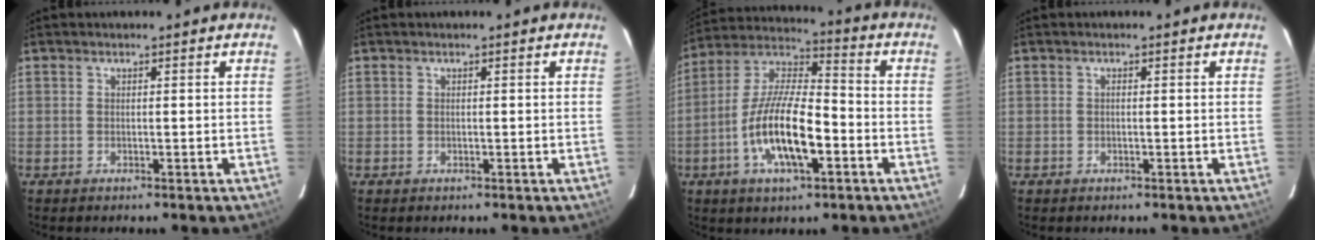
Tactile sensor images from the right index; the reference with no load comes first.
{"total": 0.0}
{"total": 15.6, "force": [-5.2, 5.3, 13.7], "torque": [-0.273, -0.005, -0.098]}
{"total": 0.0}